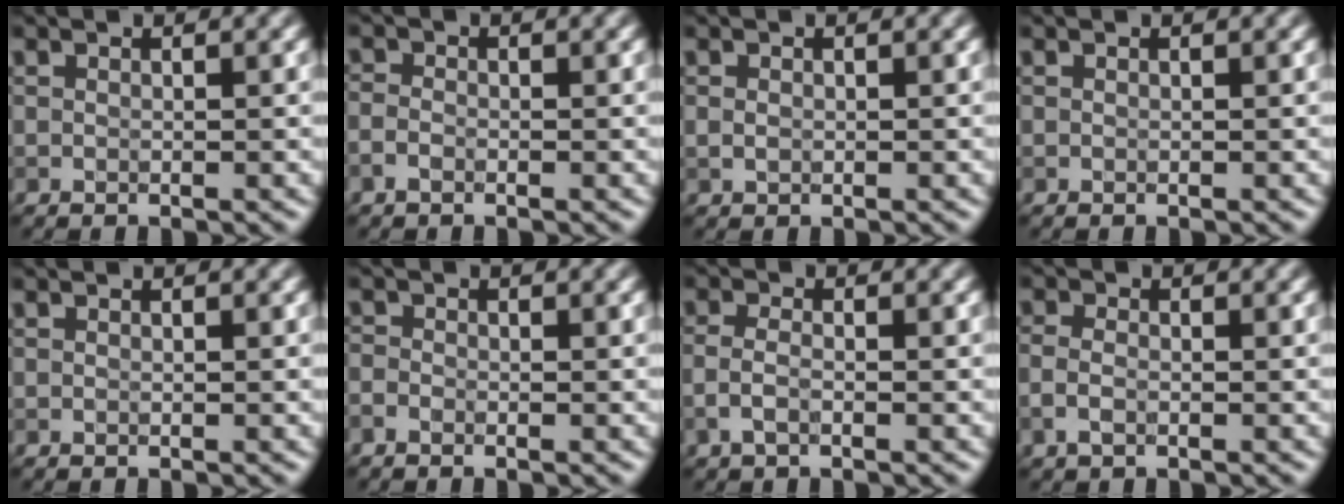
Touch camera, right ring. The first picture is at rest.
{"total": 1.3, "force": [-0.9, 0.7, 0.7], "torque": [-0.013, 0.001, -0.021]}
{"total": 0.9, "force": [0.0, 0.7, 0.5], "torque": [-0.011, -0.001, -0.001]}
{"total": 0.0}
{"total": 0.0}
{"total": 1.1, "force": [-0.8, 0.5, 0.5], "torque": [-0.007, 0.000, -0.022]}
{"total": 1.8, "force": [-0.9, 0.8, 1.4], "torque": [-0.030, 0.002, -0.024]}
{"total": 1.8, "force": [-0.7, 1.0, 1.2], "torque": [-0.027, 0.000, -0.020]}